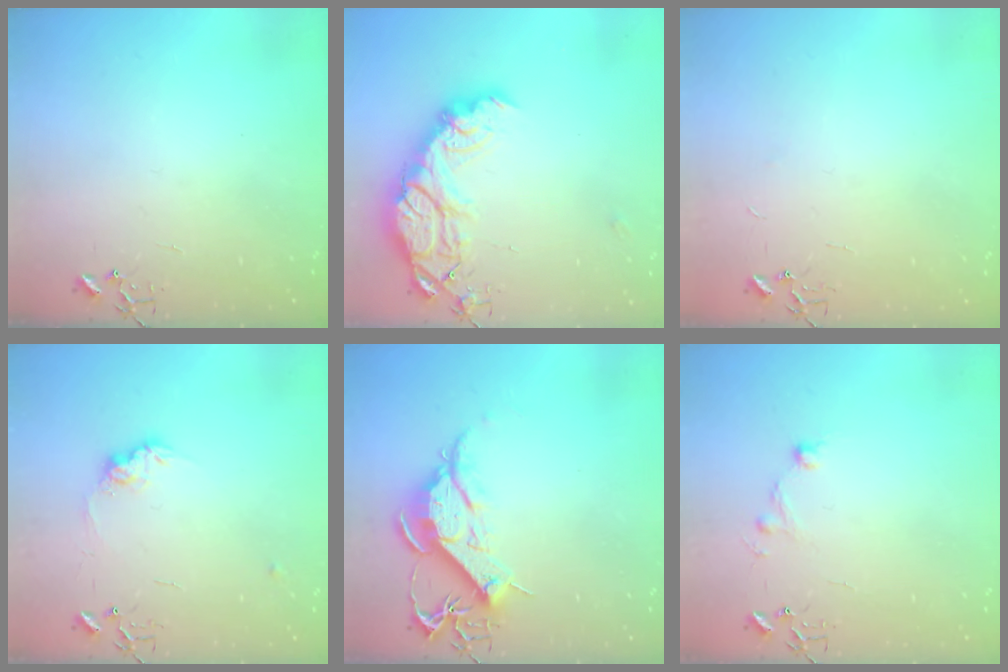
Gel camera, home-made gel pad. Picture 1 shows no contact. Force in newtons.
{"total": 19.2, "press": 19.1, "slide": 1.5}
{"total": 2.4, "press": 2.4, "slide": 0.3}
{"total": 9.4, "press": 9.3, "slide": 0.5}
{"total": 12.5, "press": 12.4, "slide": 1.3}
{"total": 9.6, "press": 9.6, "slide": 0.8}